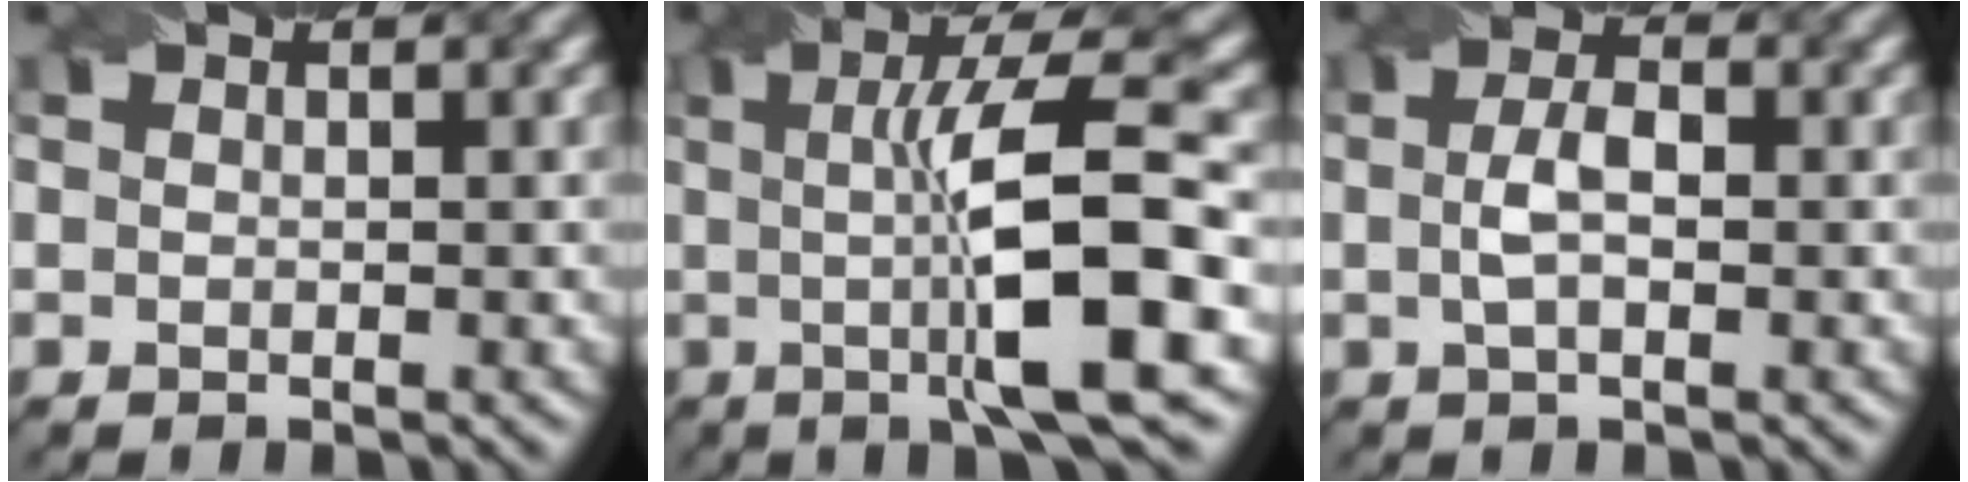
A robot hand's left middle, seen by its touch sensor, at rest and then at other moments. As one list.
[{"total": 10.2, "force": [-0.4, 1.9, 10.0], "torque": [-0.143, 0.001, -0.005]}, {"total": 2.6, "force": [0.0, 1.1, 2.4], "torque": [-0.055, 0.003, -0.003]}]